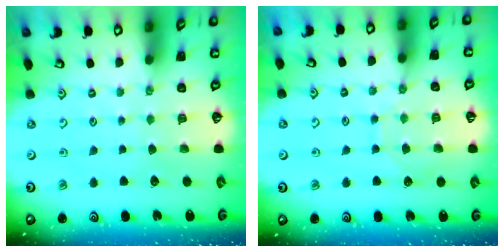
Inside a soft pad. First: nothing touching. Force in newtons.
{"total": 7.8, "press": 7.8, "slide": 0.6}